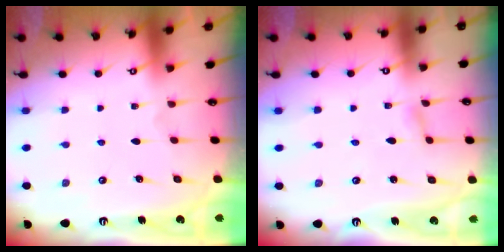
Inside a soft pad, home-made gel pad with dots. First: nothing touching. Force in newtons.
{"total": 1.1, "press": 1.1, "slide": 0.1}